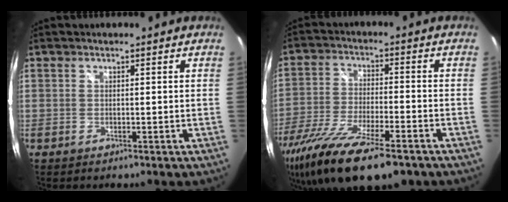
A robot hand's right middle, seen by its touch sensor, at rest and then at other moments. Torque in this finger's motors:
{"motor_torque": [1.10, -1.04, 0.78, 0.21]}